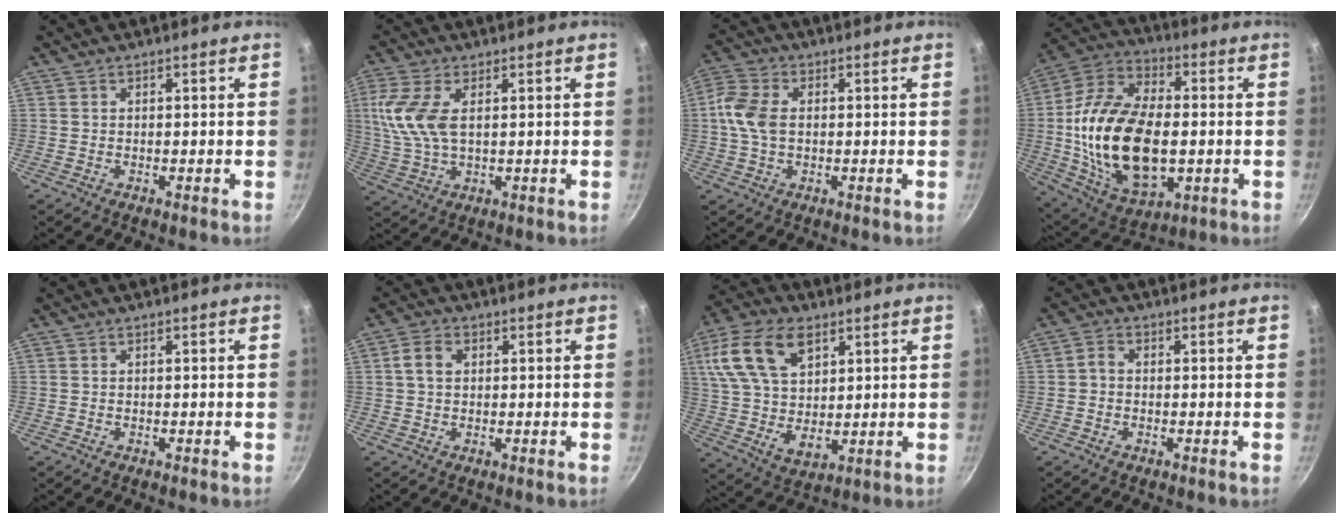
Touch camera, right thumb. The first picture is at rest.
{"total": 9.4, "force": [1.9, 4.8, 7.9], "torque": [-0.171, 0.003, 0.040]}
{"total": 7.5, "force": [0.4, 4.9, 5.6], "torque": [-0.117, 0.013, -0.003]}
{"total": 25.3, "force": [-1.5, 14.6, 20.6], "torque": [-0.378, 0.016, -0.022]}
{"total": 0.0}
{"total": 3.6, "force": [0.7, 2.6, 2.3], "torque": [-0.039, 0.008, 0.009]}
{"total": 17.8, "force": [7.2, 10.7, 12.2], "torque": [-0.218, -0.015, 0.137]}
{"total": 2.2, "force": [-0.3, 1.7, 1.4], "torque": [-0.033, 0.010, -0.012]}